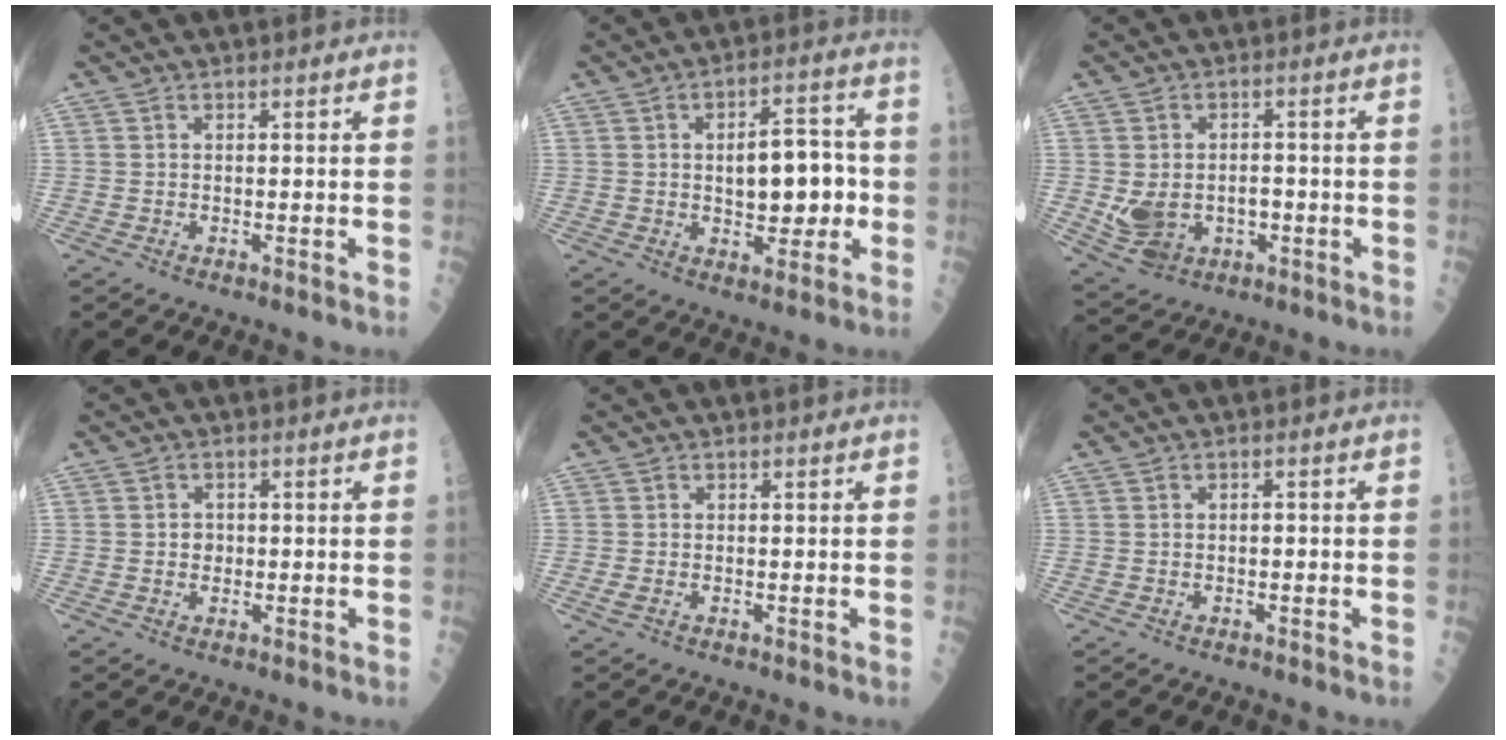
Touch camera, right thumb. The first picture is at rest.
{"total": 11.2, "force": [-0.3, 5.8, 9.5], "torque": [-0.099, 0.021, -0.001]}
{"total": 8.9, "force": [-1.3, 6.7, 5.6], "torque": [-0.079, 0.014, -0.002]}
{"total": 2.0, "force": [0.0, 1.8, 1.0], "torque": [0.003, 0.004, 0.000]}
{"total": 1.0, "force": [-0.3, 0.5, 0.8], "torque": [-0.023, -0.003, -0.007]}
{"total": 0.7, "force": [-0.1, 0.4, 0.6], "torque": [-0.003, 0.003, -0.003]}